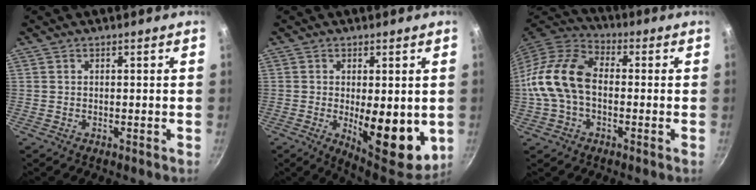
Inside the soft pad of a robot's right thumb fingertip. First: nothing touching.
{"total": 13.3, "force": [-1.4, 5.3, 12.1], "torque": [-0.135, -0.018, -0.006]}
{"total": 14.5, "force": [-1.0, 9.6, 10.8], "torque": [-0.190, 0.039, -0.035]}